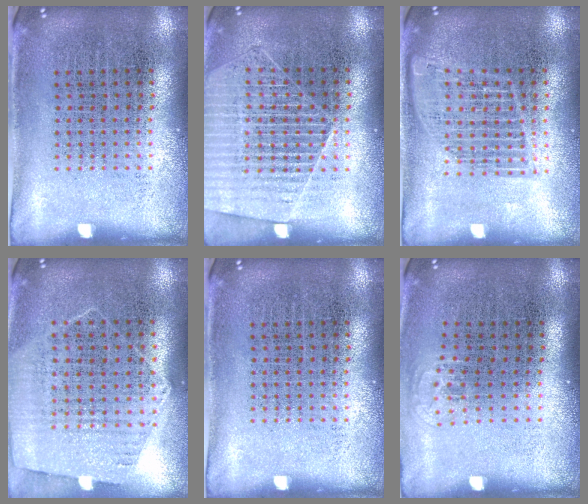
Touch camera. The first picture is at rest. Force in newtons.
{"total": 1.4, "press": 1.3, "slide": 0.5}
{"total": 1.4, "press": 1.2, "slide": 0.6}
{"total": 1.1, "press": 1.0, "slide": 0.4}
{"total": 0.0}
{"total": 0.6, "press": 0.4, "slide": 0.4}